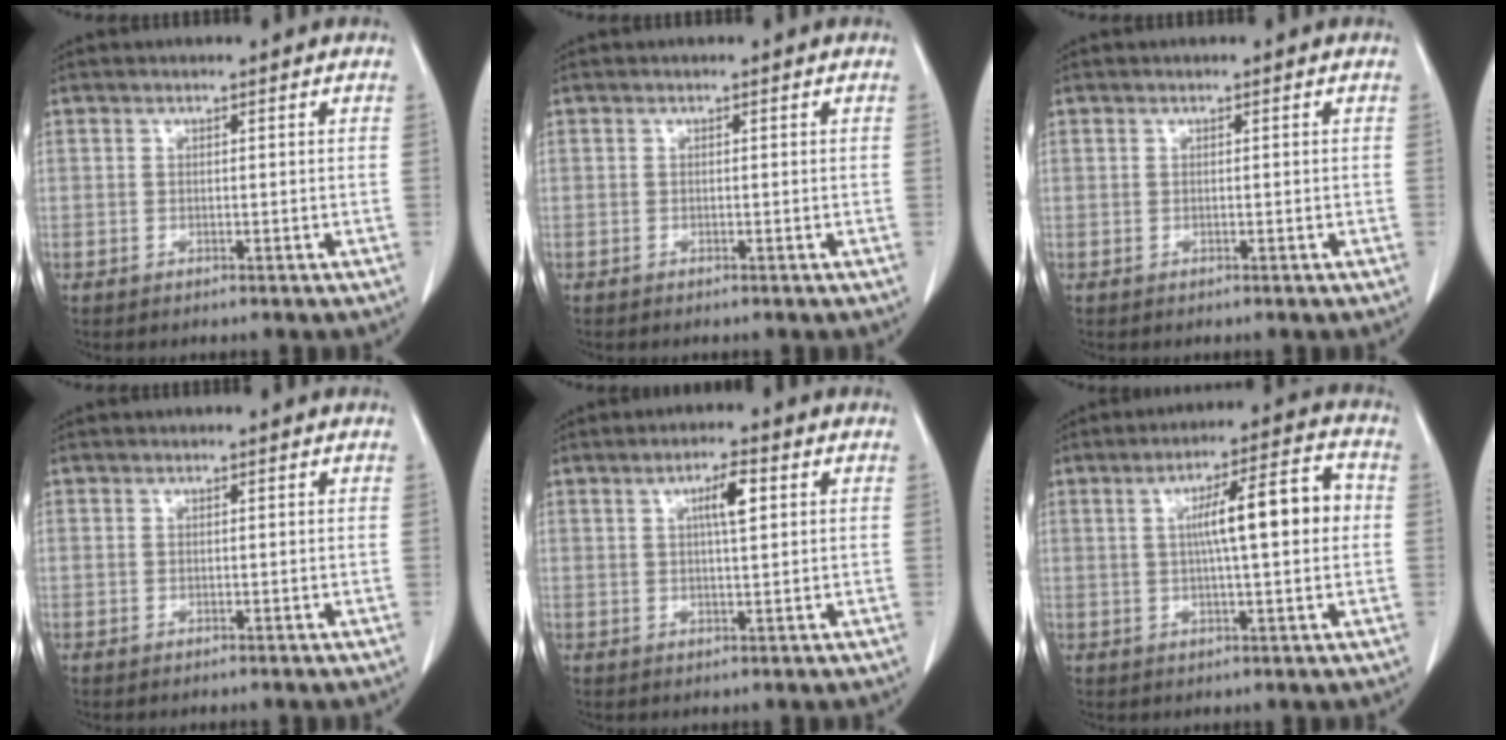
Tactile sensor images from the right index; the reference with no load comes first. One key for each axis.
{"total": 0.0}
{"total": 0.0}
{"total": 0.0}
{"total": 4.9, "fx": 1.5, "fy": 1.1, "fz": 4.5, "tx": -0.084, "ty": 0.006, "tz": 0.028}
{"total": 11.2, "fx": 1.1, "fy": 1.9, "fz": 11.0, "tx": -0.173, "ty": 0.029, "tz": 0.016}